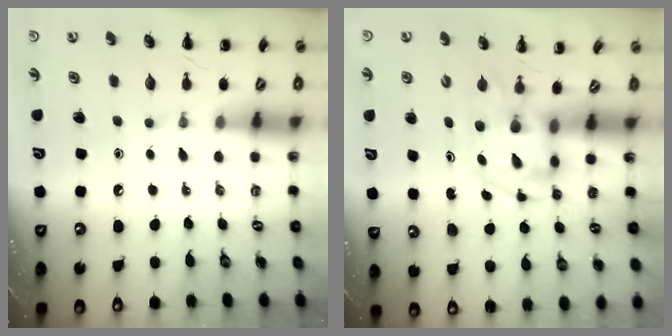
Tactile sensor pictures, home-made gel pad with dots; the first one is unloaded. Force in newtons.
{"total": 3.5, "press": 3.4, "slide": 0.5}